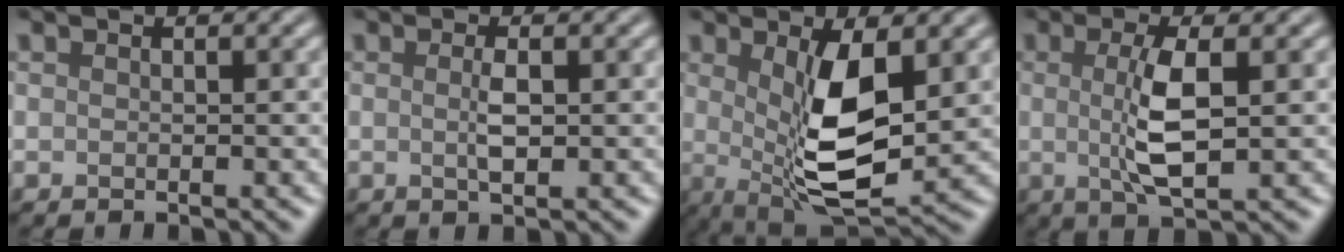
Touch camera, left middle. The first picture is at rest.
{"total": 1.6, "force": [-0.1, 0.3, 1.6], "torque": [-0.036, -0.001, 0.001]}
{"total": 7.7, "force": [0.6, 2.6, 7.2], "torque": [-0.135, -0.015, 0.017]}
{"total": 4.3, "force": [0.0, 1.0, 4.2], "torque": [-0.091, -0.005, 0.006]}